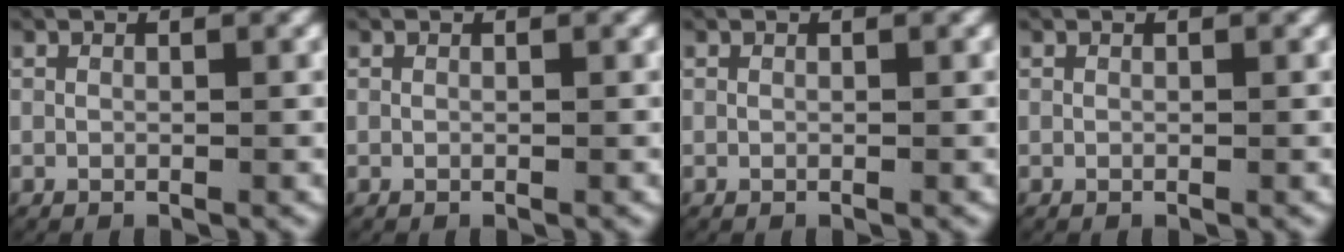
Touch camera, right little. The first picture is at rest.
{"total": 0.0}
{"total": 0.0}
{"total": 0.0}